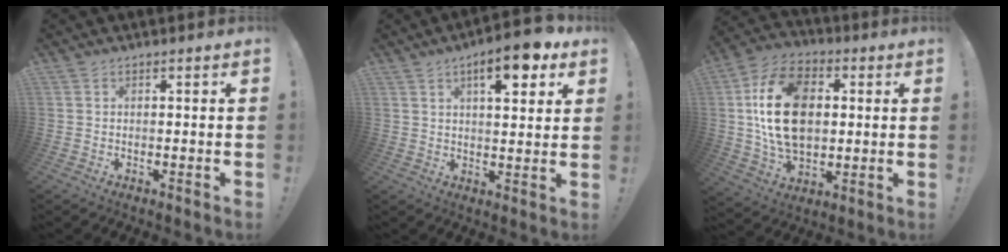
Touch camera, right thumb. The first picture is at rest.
{"total": 11.3, "force": [6.0, 3.9, 8.8], "torque": [-0.109, -0.027, 0.093]}
{"total": 22.1, "force": [2.7, 15.5, 15.5], "torque": [-0.268, -0.002, 0.052]}